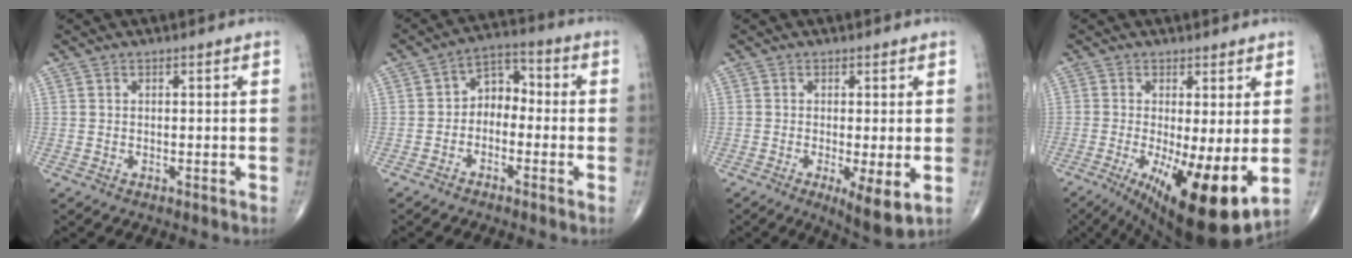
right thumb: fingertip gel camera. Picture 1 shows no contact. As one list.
[{"total": 6.2, "force": [-1.4, 4.5, 4.0], "torque": [-0.038, 0.037, -0.042]}, {"total": 6.6, "force": [-1.6, 1.6, 6.2], "torque": [-0.102, -0.022, -0.026]}, {"total": 14.9, "force": [-3.3, 3.9, 14.0], "torque": [-0.210, -0.025, -0.035]}]